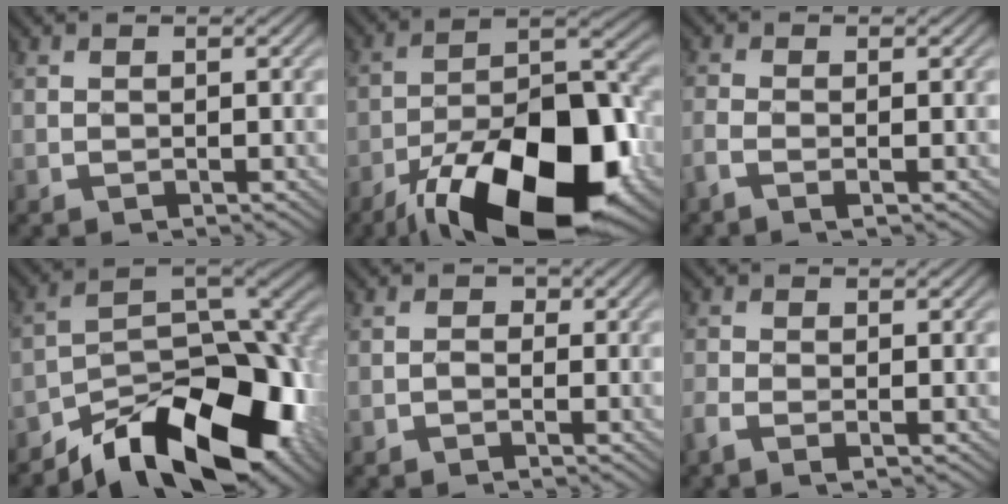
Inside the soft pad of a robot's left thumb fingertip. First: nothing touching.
{"total": 21.0, "force": [-12.2, 8.3, 15.0], "torque": [-0.236, -0.011, -0.204]}
{"total": 2.1, "force": [-1.2, 0.4, 1.7], "torque": [-0.043, -0.002, -0.032]}
{"total": 15.5, "force": [-10.5, 6.6, 9.4], "torque": [-0.143, -0.009, -0.176]}
{"total": 0.9, "force": [-0.6, 0.6, 0.4], "torque": [-0.008, 0.002, -0.015]}
{"total": 2.0, "force": [-1.2, 0.5, 1.5], "torque": [-0.041, -0.003, -0.031]}